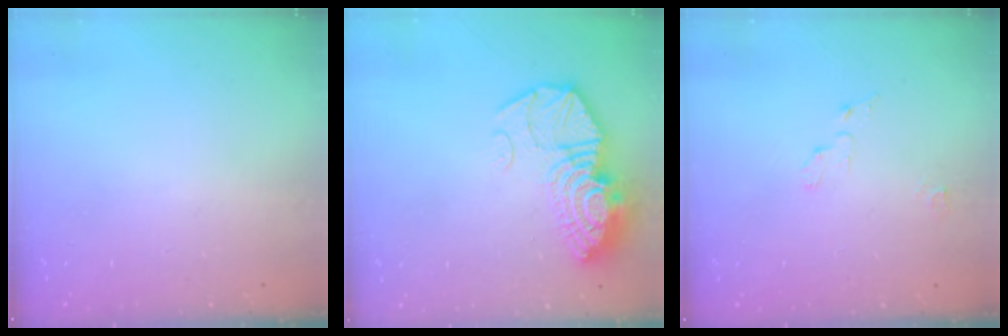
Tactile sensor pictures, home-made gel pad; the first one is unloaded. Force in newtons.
{"total": 16.5, "press": 16.4, "slide": 1.4}
{"total": 3.6, "press": 3.6, "slide": 0.4}